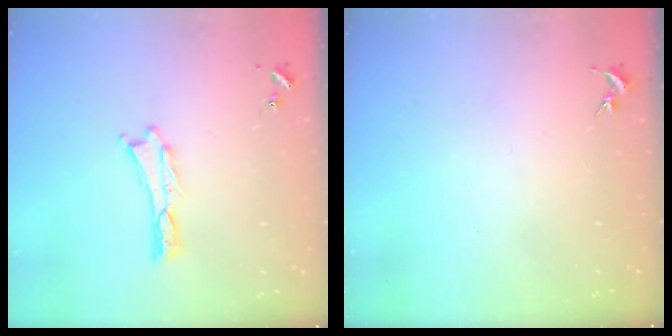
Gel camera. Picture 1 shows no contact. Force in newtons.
{"total": 0.0}